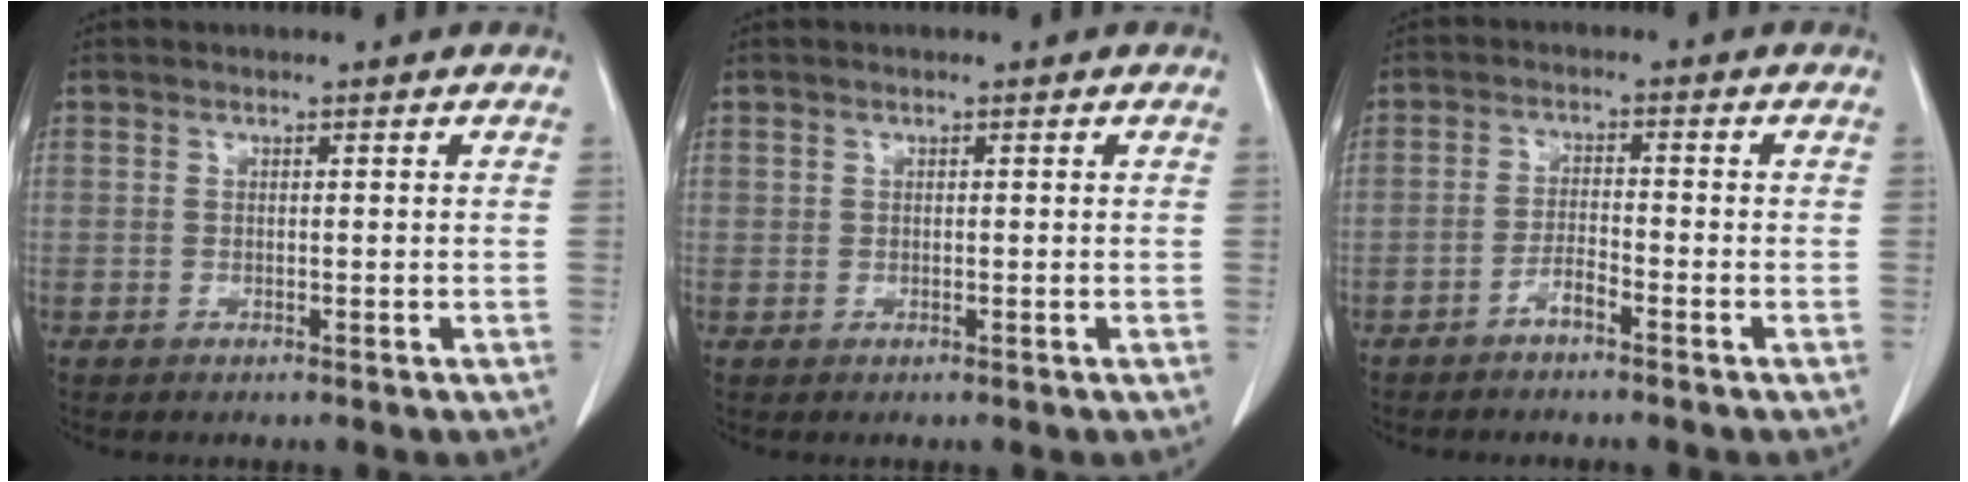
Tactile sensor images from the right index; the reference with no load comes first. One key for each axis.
{"total": 0.0}
{"total": 2.5, "fx": -1.9, "fy": 0.2, "fz": 1.6, "tx": -0.031, "ty": 0.004, "tz": -0.038}